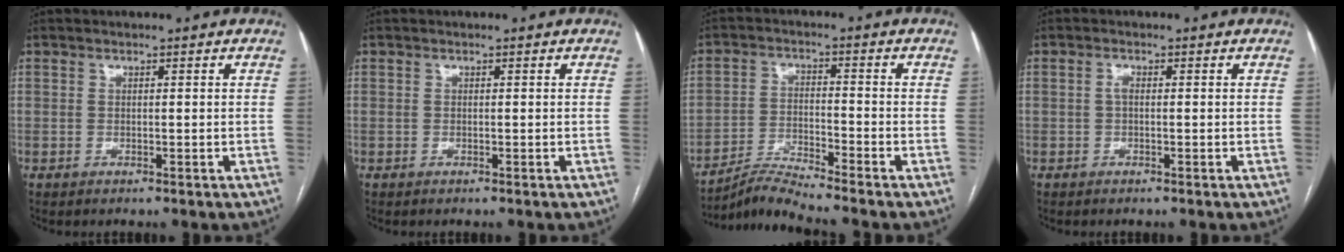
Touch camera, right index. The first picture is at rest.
{"total": 0.0}
{"total": 5.9, "force": [-5.5, -2.0, 0.9], "torque": [-0.029, -0.019, -0.104]}
{"total": 1.1, "force": [0.0, 0.4, 1.0], "torque": [-0.022, 0.002, -0.001]}